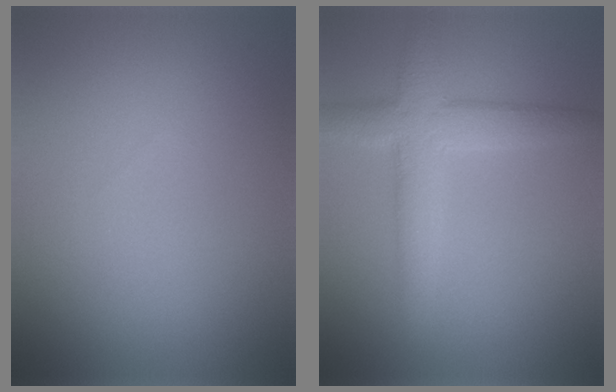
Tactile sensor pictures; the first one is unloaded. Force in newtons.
{"total": 4.7, "press": 4.7, "slide": 0.3}